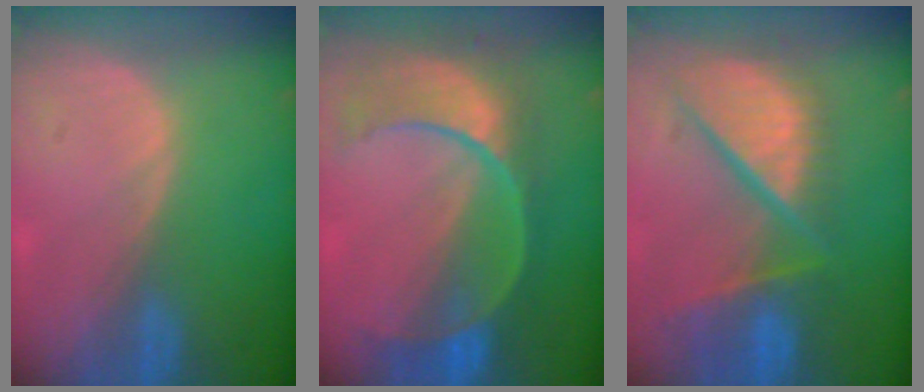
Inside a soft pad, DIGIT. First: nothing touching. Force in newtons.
{"total": 10.7, "press": 9.2, "slide": 5.5}
{"total": 12.1, "press": 9.9, "slide": 7.0}